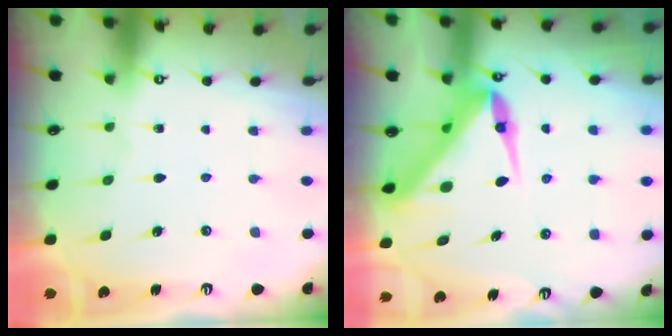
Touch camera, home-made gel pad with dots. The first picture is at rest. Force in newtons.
{"total": 7.7, "press": 7.7, "slide": 0.5}